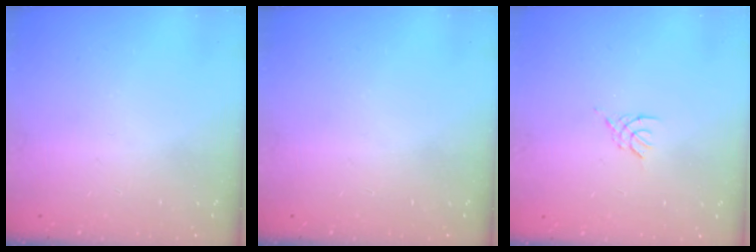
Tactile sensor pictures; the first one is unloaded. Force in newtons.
{"total": 0.0}
{"total": 2.6, "press": 2.5, "slide": 0.6}